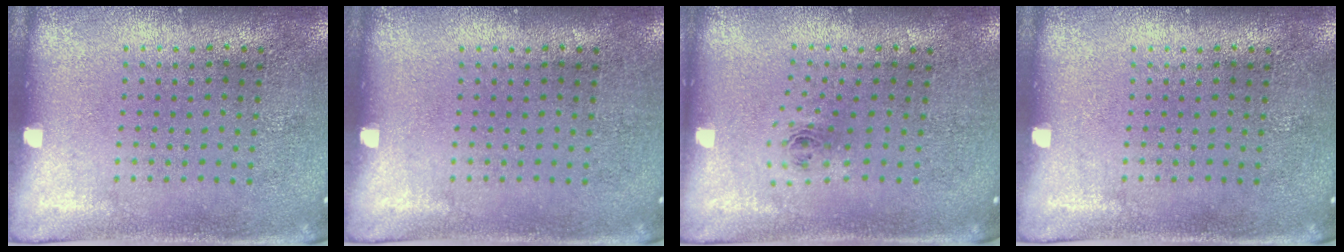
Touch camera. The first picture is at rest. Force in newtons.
{"total": 0.0}
{"total": 0.8, "press": 0.3, "slide": 0.7}
{"total": 0.0}